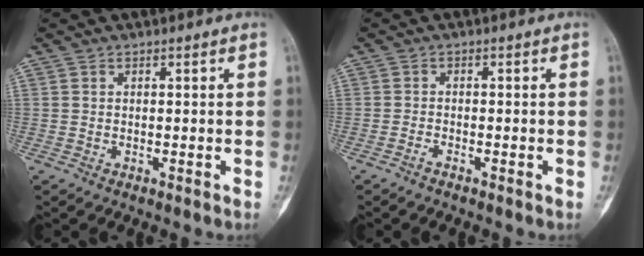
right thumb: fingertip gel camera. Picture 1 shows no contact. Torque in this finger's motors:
{"motor_torque": [-0.58, -0.28, -0.41, 0.25, -0.04]}